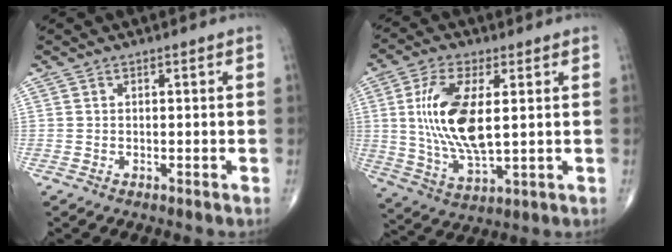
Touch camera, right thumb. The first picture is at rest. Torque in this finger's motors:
{"motor_torque": [2.59, 2.42, 1.74, 0.00, 0.58]}